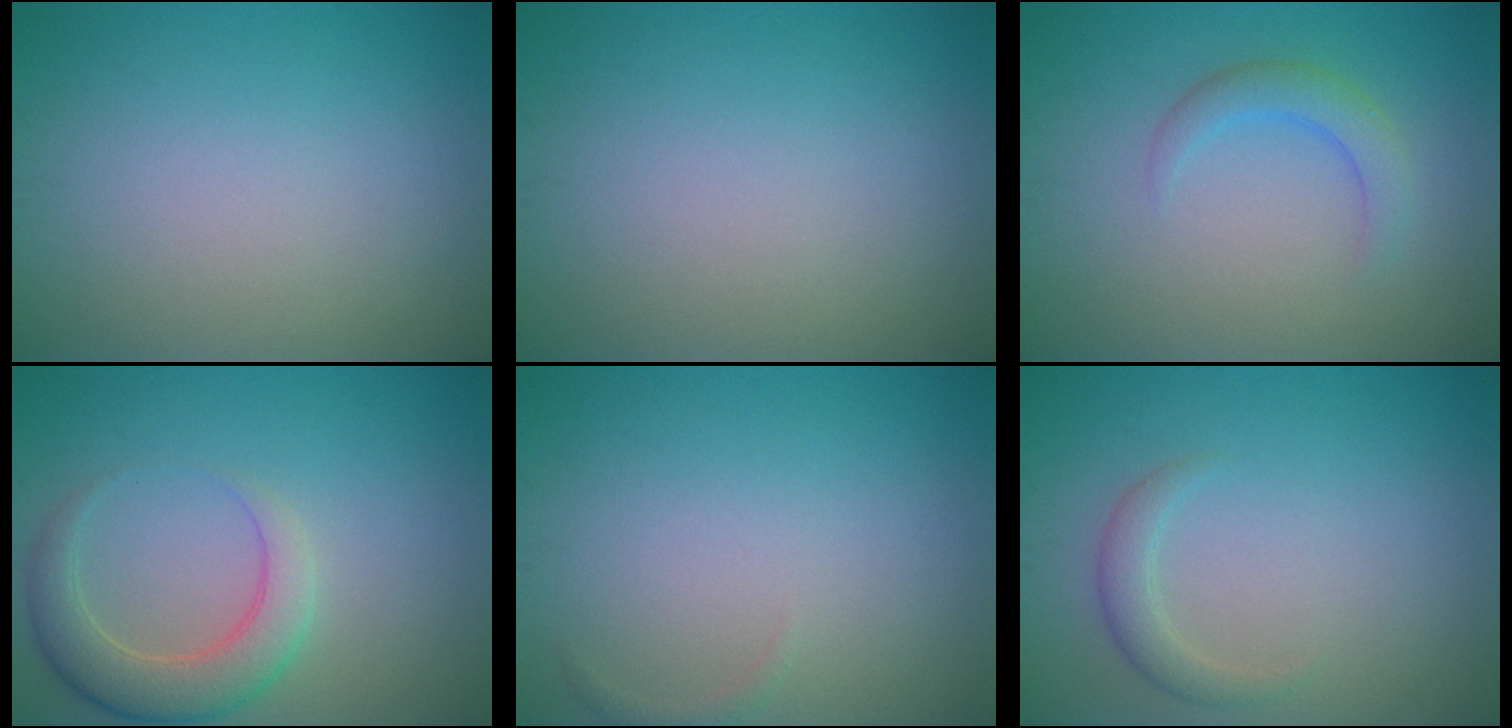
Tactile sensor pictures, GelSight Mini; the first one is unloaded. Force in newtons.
{"total": 0.0}
{"total": 2.4, "press": 2.4, "slide": 0.1}
{"total": 4.5, "press": 4.5, "slide": 0.5}
{"total": 0.6, "press": 0.6, "slide": 0.1}
{"total": 1.8, "press": 1.8, "slide": 0.1}